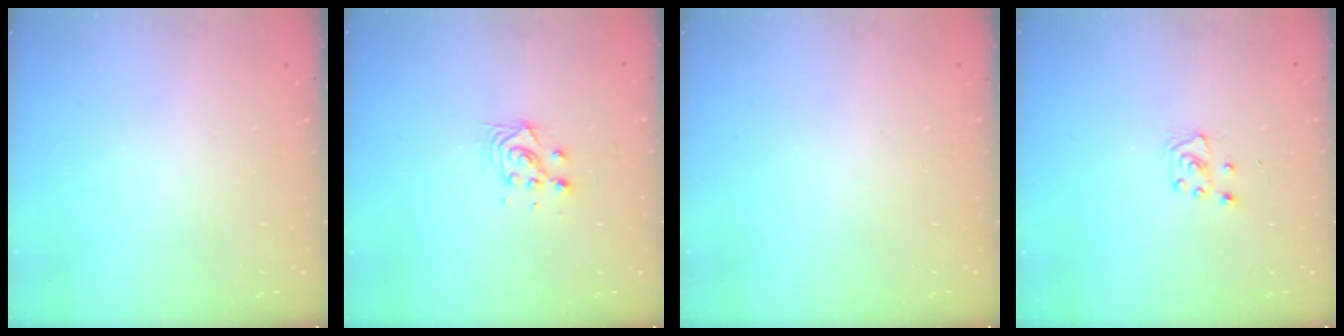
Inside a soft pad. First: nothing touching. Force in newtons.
{"total": 4.0, "press": 3.8, "slide": 1.1}
{"total": 0.0}
{"total": 5.7, "press": 5.6, "slide": 0.8}